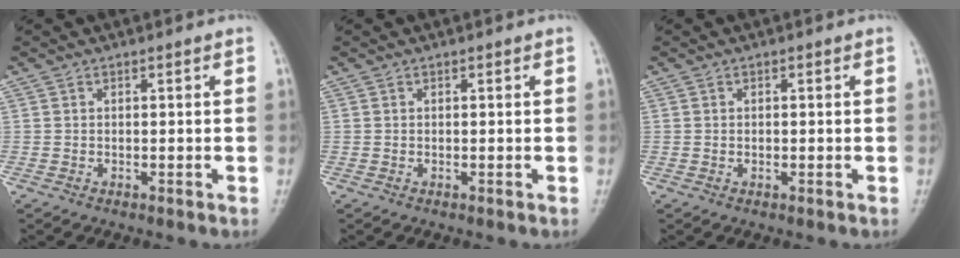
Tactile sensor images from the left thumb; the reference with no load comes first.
{"total": 0.0}
{"total": 0.6, "force": [0.0, 0.4, 0.4], "torque": [-0.007, 0.000, 0.000]}